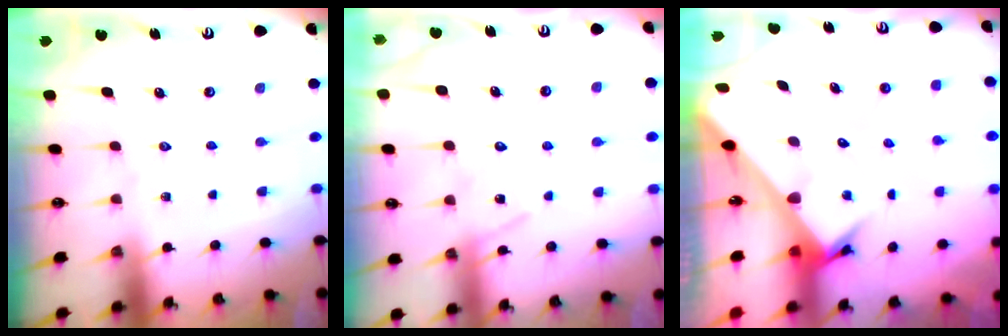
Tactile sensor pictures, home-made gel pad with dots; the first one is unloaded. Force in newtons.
{"total": 11.1, "press": 11.1, "slide": 0.9}
{"total": 3.0, "press": 3.0, "slide": 0.1}